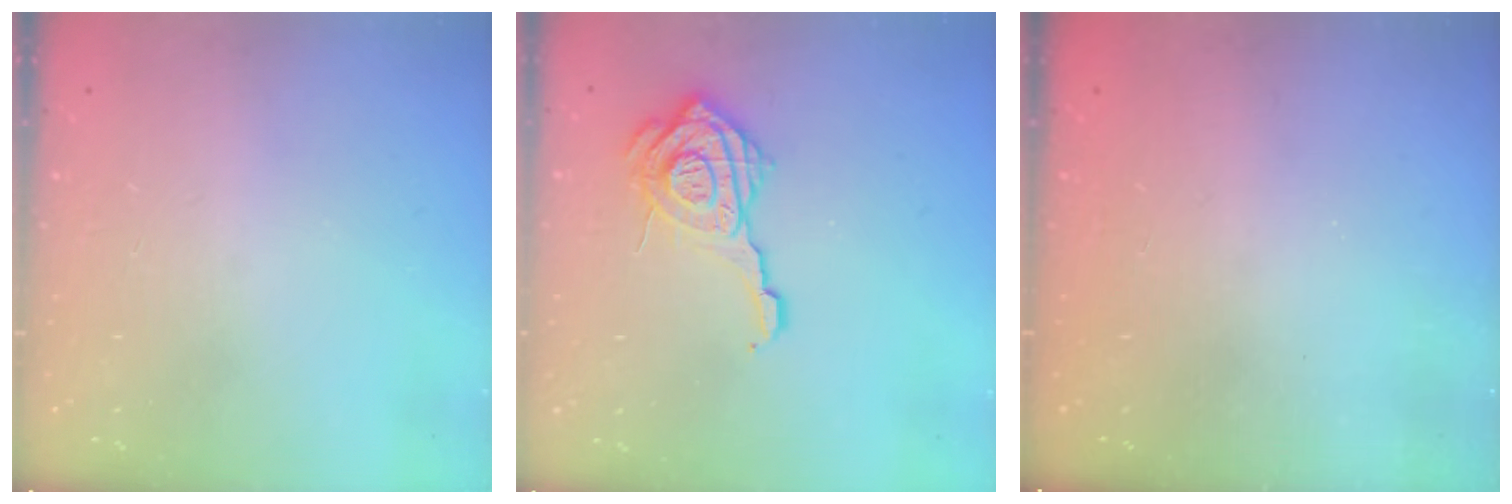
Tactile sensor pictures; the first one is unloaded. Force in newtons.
{"total": 14.8, "press": 14.7, "slide": 1.5}
{"total": 2.4, "press": 2.3, "slide": 0.7}